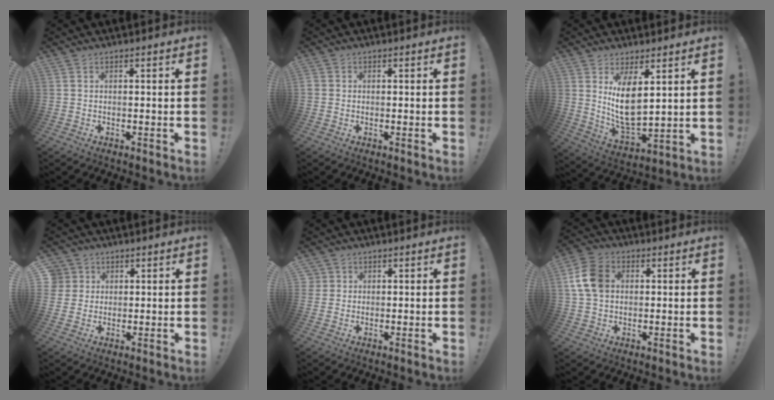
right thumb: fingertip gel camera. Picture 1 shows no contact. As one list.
[{"total": 1.2, "force": [-0.1, 1.1, 0.3], "torque": [-0.007, 0.005, -0.001]}, {"total": 11.3, "force": [4.8, 4.8, 9.0], "torque": [-0.179, -0.044, 0.085]}, {"total": 5.1, "force": [1.8, 4.7, 0.6], "torque": [-0.009, -0.007, 0.037]}, {"total": 2.5, "force": [1.0, 2.3, 0.2], "torque": [0.002, -0.005, 0.016]}, {"total": 10.9, "force": [2.0, 8.2, 6.9], "torque": [-0.129, 0.008, 0.041]}]